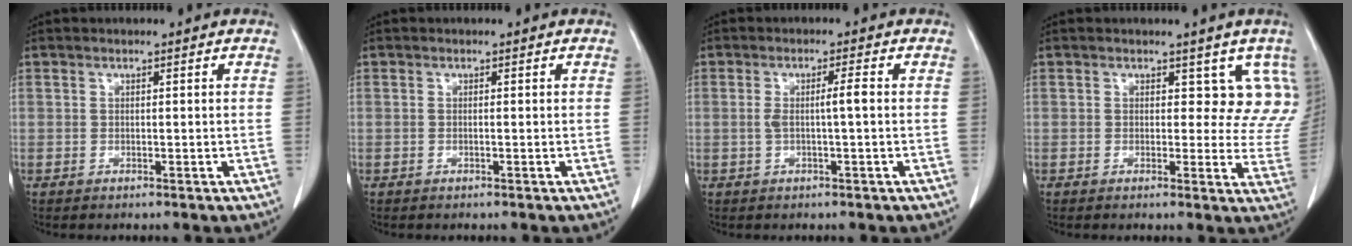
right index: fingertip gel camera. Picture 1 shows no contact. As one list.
[{"total": 0.0}, {"total": 3.0, "force": [0.0, -0.1, 3.0], "torque": [-0.056, 0.003, 0.000]}, {"total": 7.4, "force": [4.7, 4.7, 3.5], "torque": [-0.005, -0.008, 0.032]}]